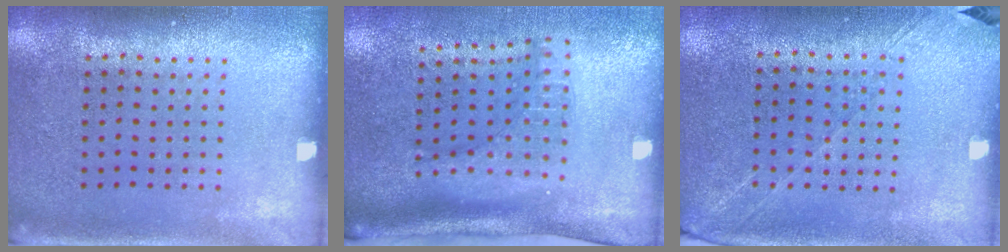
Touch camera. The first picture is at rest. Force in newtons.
{"total": 2.1, "press": 1.4, "slide": 1.6}
{"total": 1.3, "press": 1.2, "slide": 0.6}